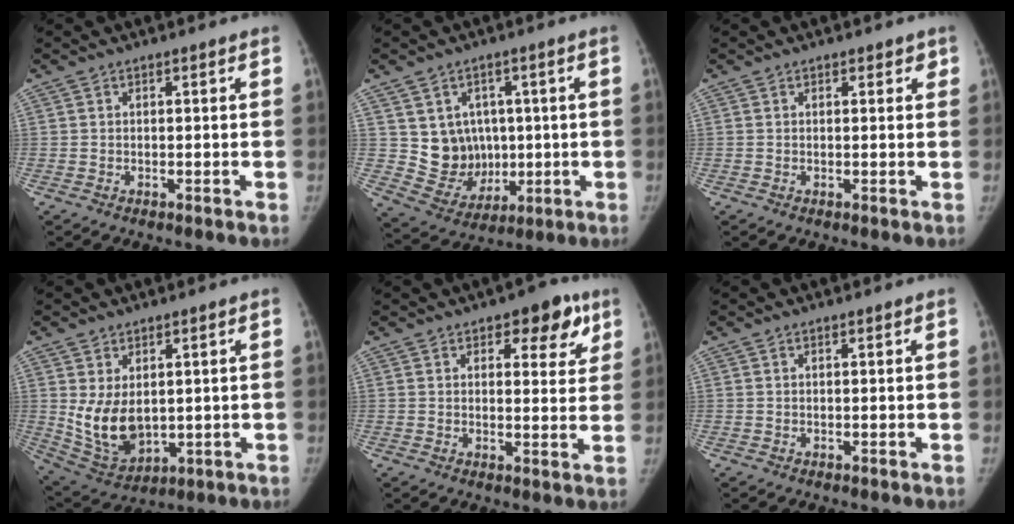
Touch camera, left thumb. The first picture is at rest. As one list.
[{"total": 10.5, "force": [1.4, 9.3, 4.6], "torque": [-0.028, -0.009, 0.051]}, {"total": 1.4, "force": [0.9, 0.9, 0.7], "torque": [0.010, -0.001, 0.005]}, {"total": 10.1, "force": [0.9, 6.7, 7.5], "torque": [-0.120, -0.017, 0.043]}, {"total": 8.0, "force": [4.3, 4.1, 5.3], "torque": [-0.024, -0.014, 0.048]}, {"total": 0.0}]